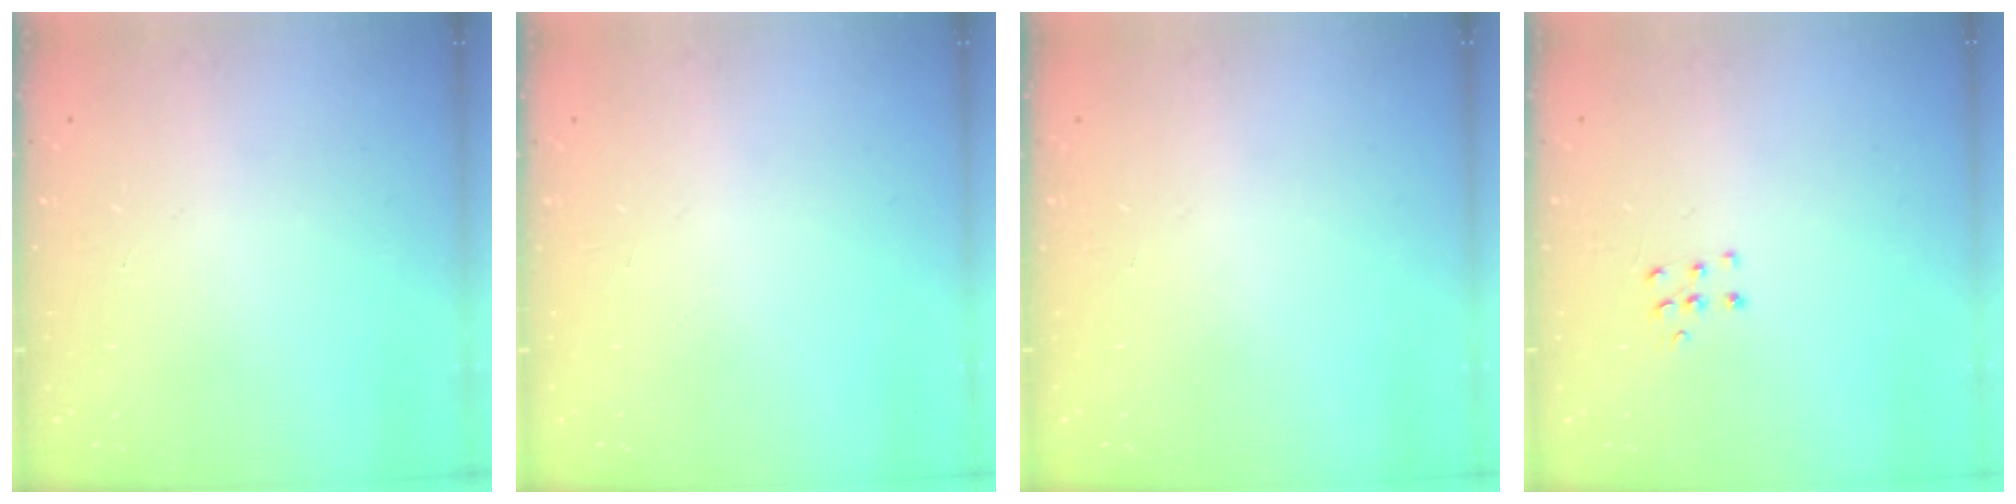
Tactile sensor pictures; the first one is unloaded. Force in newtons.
{"total": 0.0}
{"total": 0.0}
{"total": 4.6, "press": 4.5, "slide": 0.5}